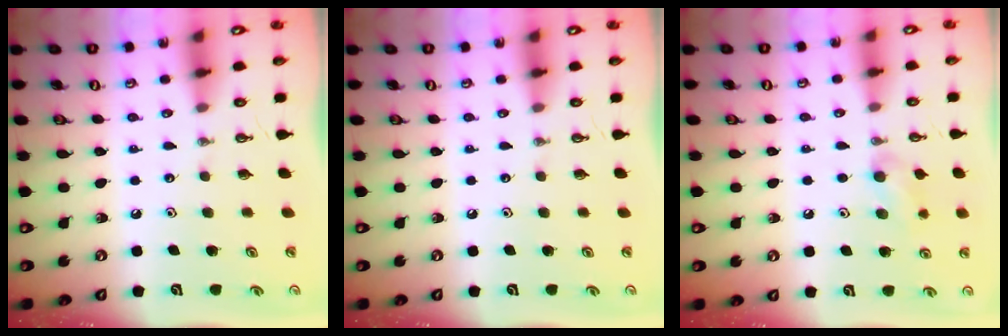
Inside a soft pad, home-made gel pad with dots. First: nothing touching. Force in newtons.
{"total": 0.0}
{"total": 9.0, "press": 6.3, "slide": 6.5}